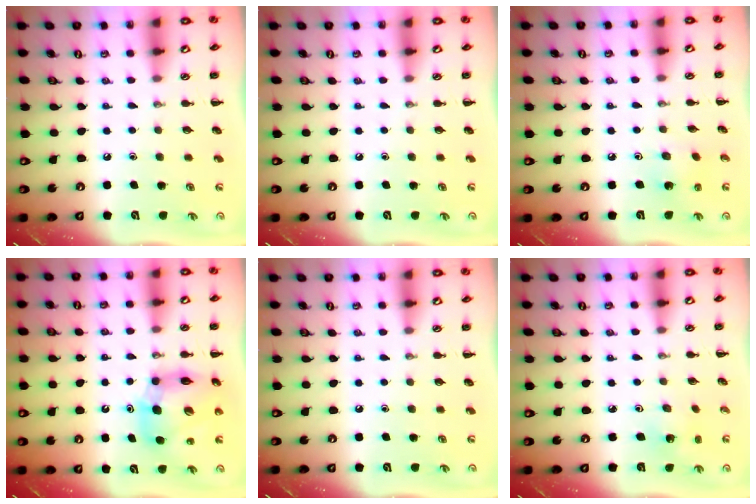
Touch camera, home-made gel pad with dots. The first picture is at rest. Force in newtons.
{"total": 0.0}
{"total": 2.4, "press": 2.2, "slide": 0.8}
{"total": 11.3, "press": 10.8, "slide": 3.1}
{"total": 0.0}
{"total": 2.3, "press": 2.2, "slide": 0.7}